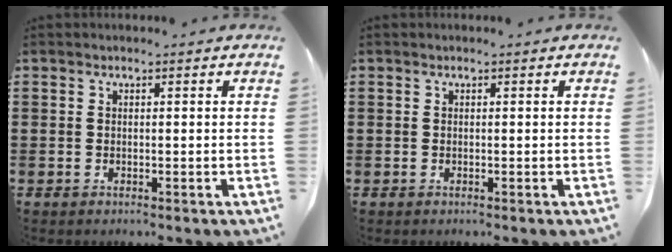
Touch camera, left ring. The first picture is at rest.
{"total": 0.0}